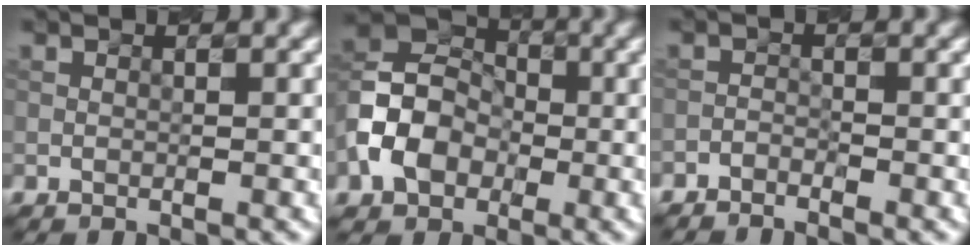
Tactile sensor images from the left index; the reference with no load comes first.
{"total": 6.1, "force": [-1.8, 4.8, 3.3], "torque": [-0.060, 0.012, -0.053]}
{"total": 1.6, "force": [-1.6, 0.2, 0.1], "torque": [-0.003, -0.002, -0.037]}